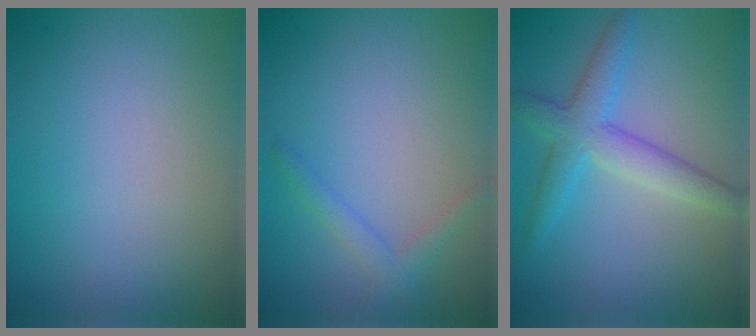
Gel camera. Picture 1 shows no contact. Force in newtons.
{"total": 1.6, "press": 1.6, "slide": 0.1}
{"total": 4.1, "press": 4.1, "slide": 0.2}